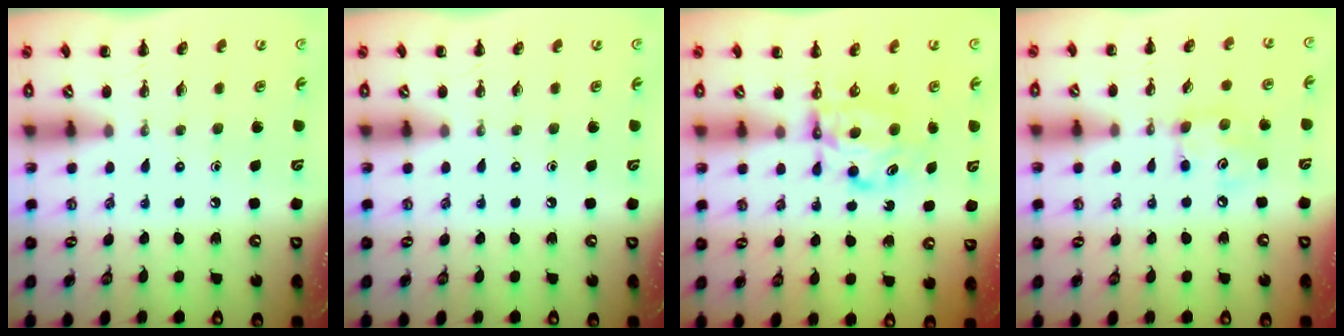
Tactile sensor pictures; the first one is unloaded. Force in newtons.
{"total": 0.0}
{"total": 6.5, "press": 6.5, "slide": 0.4}
{"total": 6.4, "press": 6.4, "slide": 0.5}